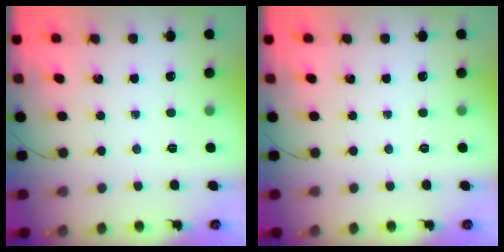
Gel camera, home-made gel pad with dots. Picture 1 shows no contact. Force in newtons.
{"total": 0.0}